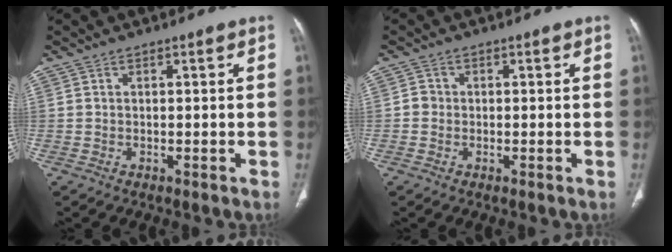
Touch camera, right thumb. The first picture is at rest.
{"total": 1.7, "force": [-0.2, 1.6, 0.5], "torque": [0.002, 0.007, -0.008]}